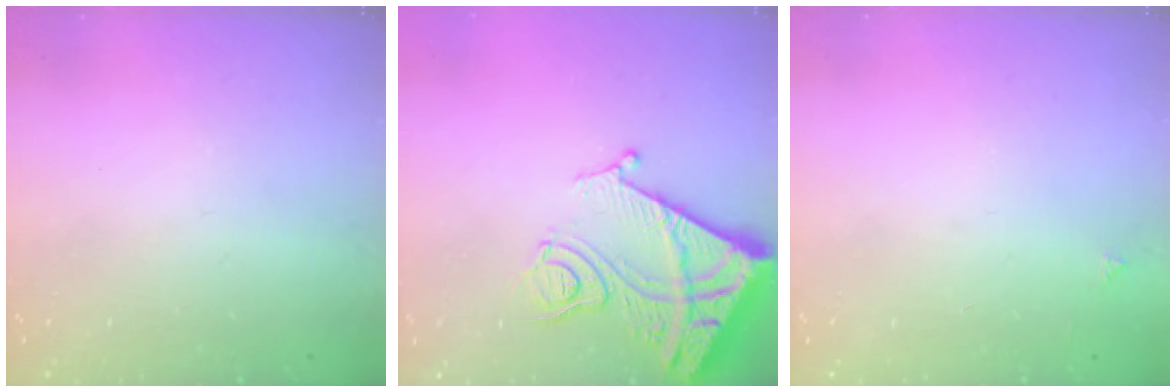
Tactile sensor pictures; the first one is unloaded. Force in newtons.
{"total": 13.8, "press": 13.8, "slide": 1.4}
{"total": 2.1, "press": 2.1, "slide": 0.3}